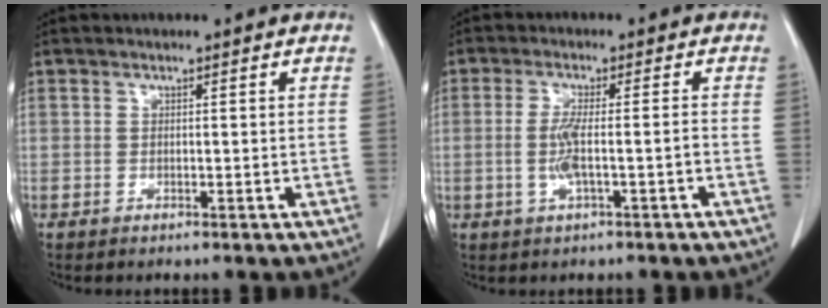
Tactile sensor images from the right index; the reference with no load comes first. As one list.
[{"total": 4.8, "force": [-1.2, 0.4, 4.6], "torque": [-0.097, 0.000, -0.019]}]